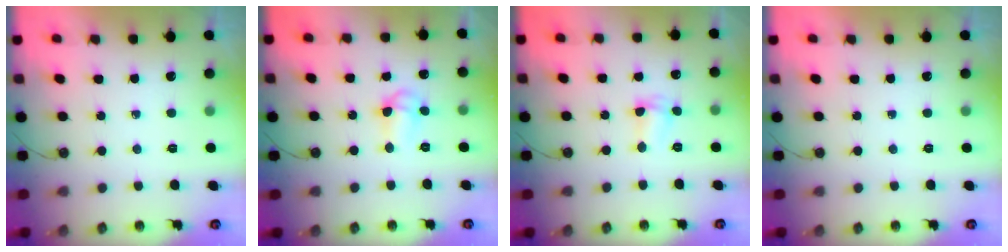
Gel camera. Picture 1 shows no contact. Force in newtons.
{"total": 7.8, "press": 6.9, "slide": 3.6}
{"total": 2.4, "press": 2.4, "slide": 0.3}
{"total": 0.0}